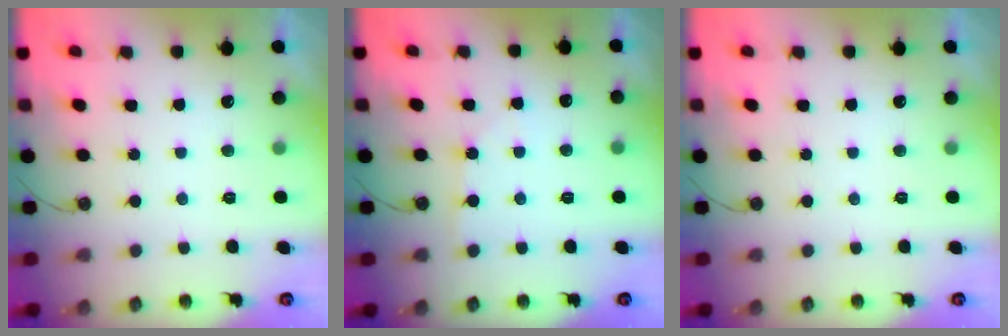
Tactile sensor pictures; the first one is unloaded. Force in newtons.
{"total": 4.5, "press": 4.5, "slide": 0.7}
{"total": 0.0}